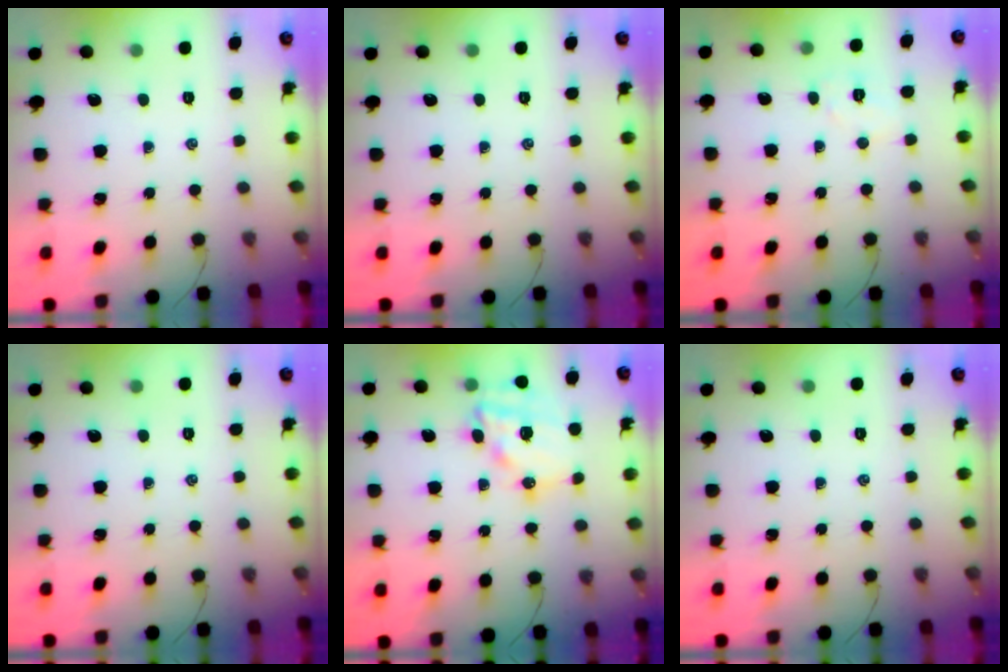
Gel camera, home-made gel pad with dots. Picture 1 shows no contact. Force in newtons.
{"total": 0.0}
{"total": 3.9, "press": 3.9, "slide": 0.8}
{"total": 0.0}
{"total": 14.7, "press": 14.4, "slide": 3.1}
{"total": 0.0}